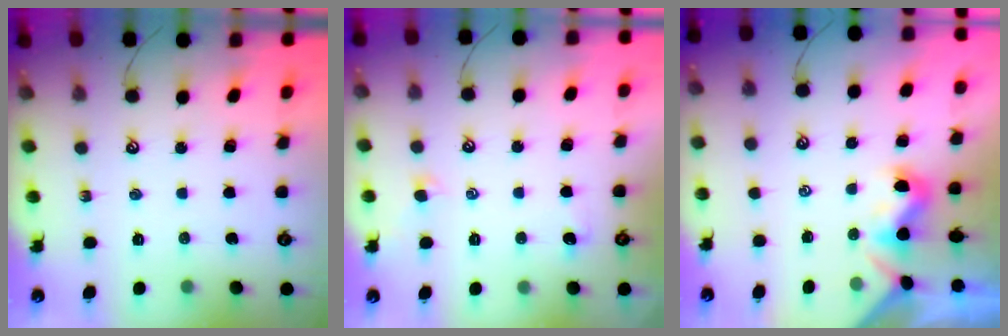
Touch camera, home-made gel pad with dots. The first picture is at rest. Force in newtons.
{"total": 0.6, "press": 0.1, "slide": 0.6}
{"total": 1.1, "press": 1.0, "slide": 0.5}